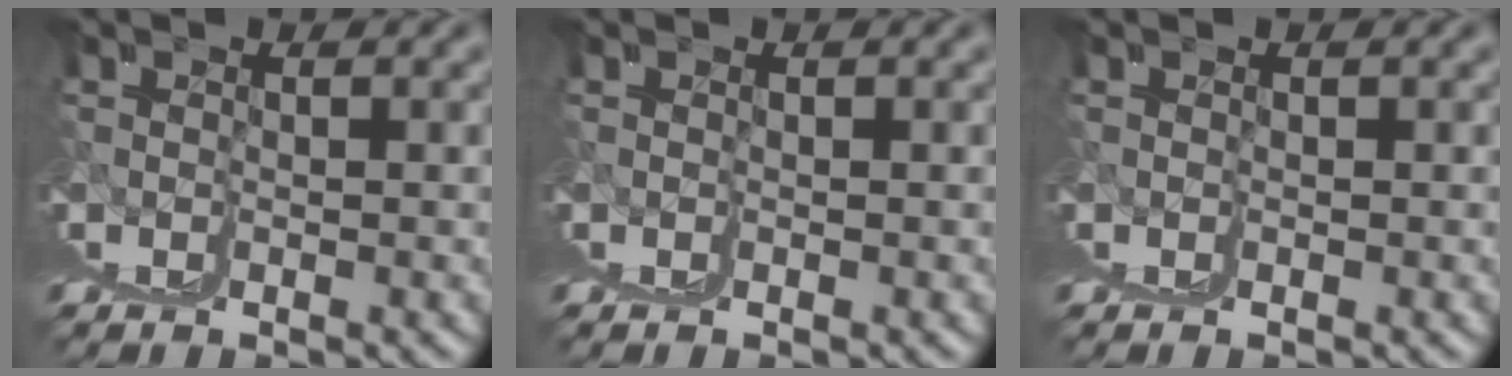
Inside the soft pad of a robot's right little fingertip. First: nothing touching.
{"total": 0.0}
{"total": 0.0}